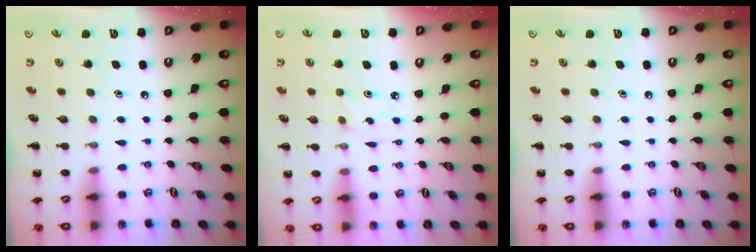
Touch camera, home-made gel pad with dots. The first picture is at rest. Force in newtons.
{"total": 1.7, "press": 1.6, "slide": 0.6}
{"total": 0.0}